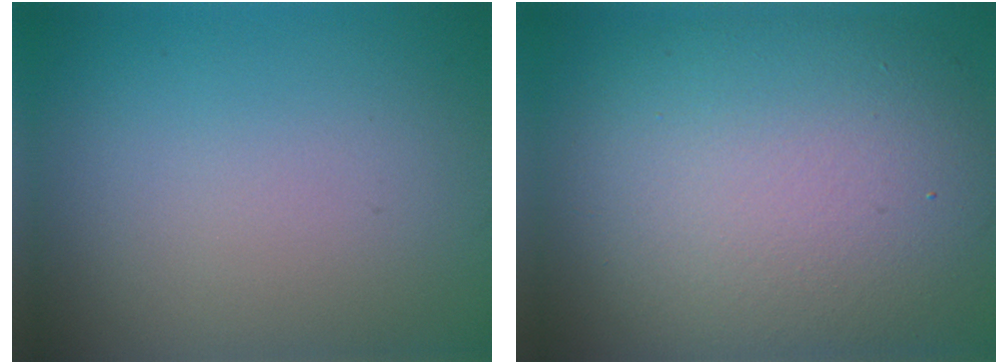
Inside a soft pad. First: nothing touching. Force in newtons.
{"total": 12.7, "press": 12.7, "slide": 0.6}